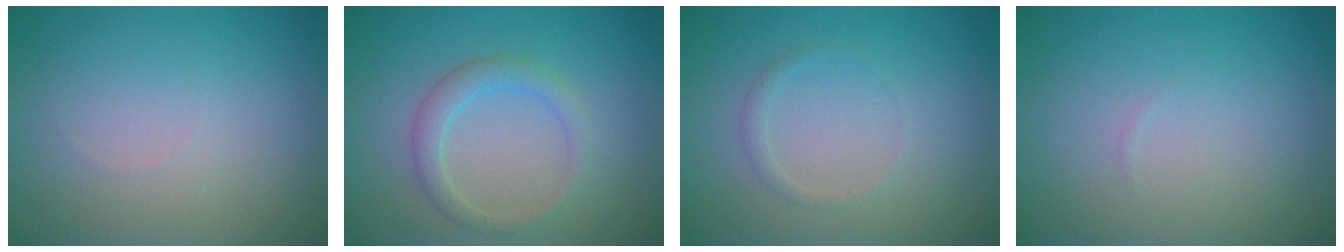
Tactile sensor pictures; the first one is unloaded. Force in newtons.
{"total": 2.3, "press": 2.3, "slide": 0.1}
{"total": 0.8, "press": 0.8, "slide": 0.1}
{"total": 0.0}